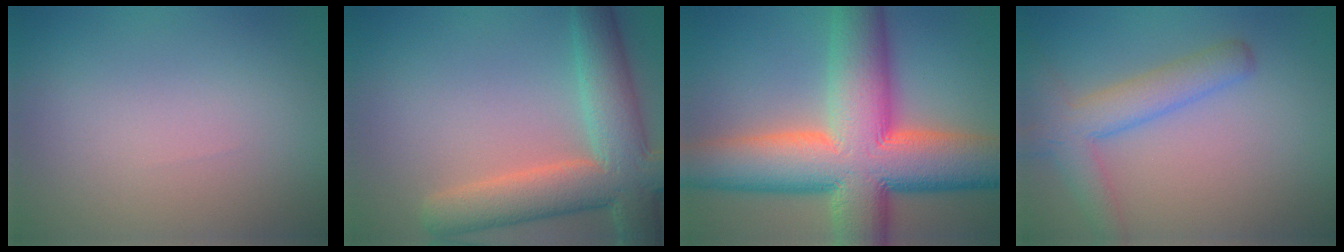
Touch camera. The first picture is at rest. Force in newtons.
{"total": 8.5, "press": 8.5, "slide": 0.6}
{"total": 16.5, "press": 16.5, "slide": 0.9}
{"total": 4.4, "press": 4.4, "slide": 0.3}